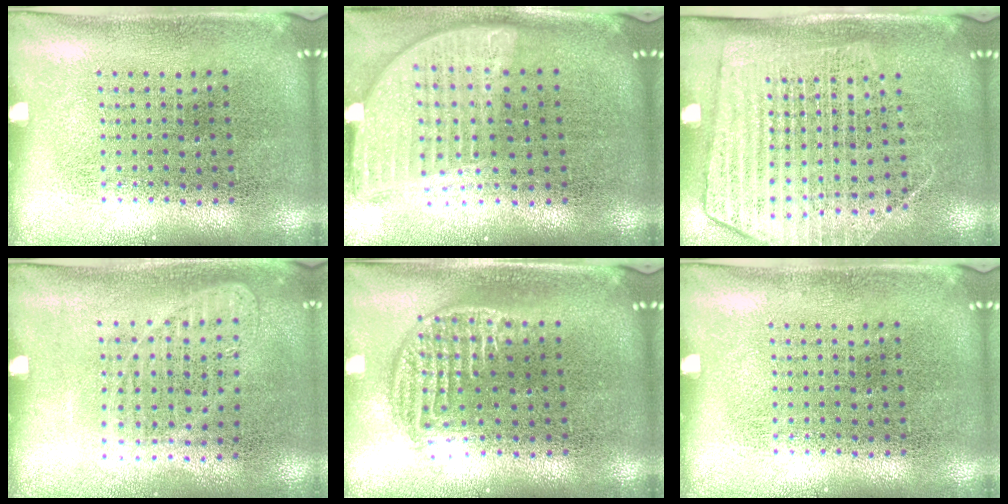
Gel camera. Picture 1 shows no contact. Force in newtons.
{"total": 1.9, "press": 1.5, "slide": 1.1}
{"total": 1.8, "press": 1.5, "slide": 0.9}
{"total": 0.9, "press": 0.9, "slide": 0.2}
{"total": 1.3, "press": 1.1, "slide": 0.7}
{"total": 0.0}